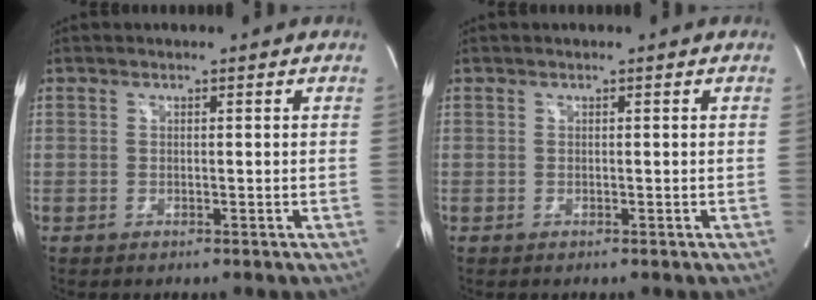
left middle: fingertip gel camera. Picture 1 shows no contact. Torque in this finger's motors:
{"motor_torque": [0.47, -0.41, 0.06, 0.00]}